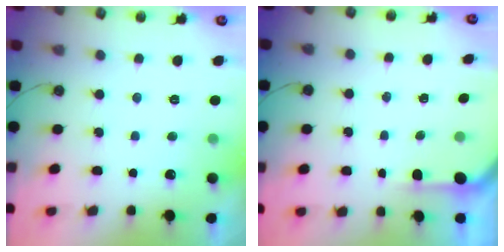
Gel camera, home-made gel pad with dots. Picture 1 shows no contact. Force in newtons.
{"total": 1.4, "press": 1.4, "slide": 0.2}